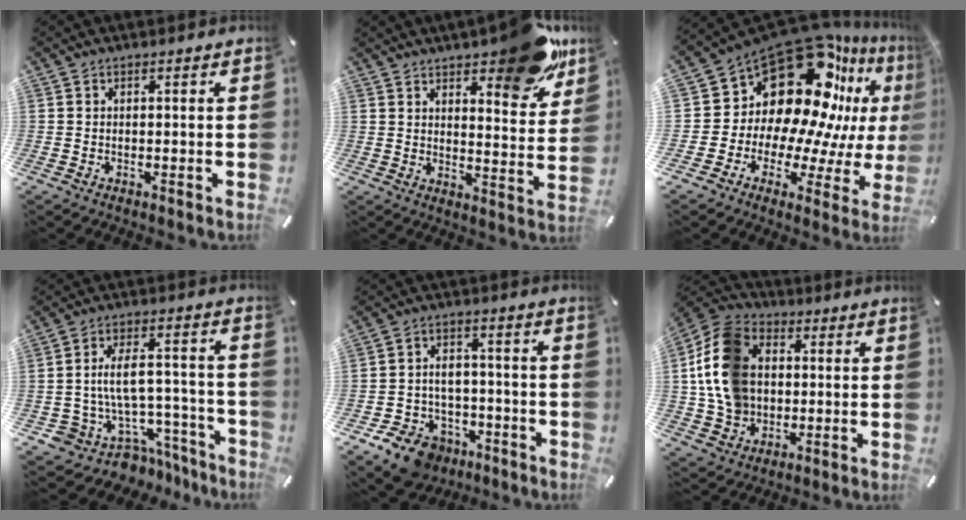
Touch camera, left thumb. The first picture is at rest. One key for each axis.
{"total": 14.4, "fx": 10.7, "fy": 5.1, "fz": 8.2, "tx": -0.083, "ty": -0.081, "tz": 0.178}
{"total": 23.7, "fx": 12.5, "fy": 15.0, "fz": 13.3, "tx": -0.214, "ty": -0.122, "tz": 0.234}
{"total": 10.9, "fx": -2.4, "fy": 8.6, "fz": 6.2, "tx": -0.104, "ty": 0.002, "tz": -0.030}
{"total": 9.6, "fx": -6.2, "fy": 6.7, "fz": 3.1, "tx": -0.057, "ty": 0.045, "tz": -0.107}
{"total": 14.8, "fx": 0.7, "fy": 12.3, "fz": 8.2, "tx": -0.188, "ty": 0.018, "tz": 0.014}